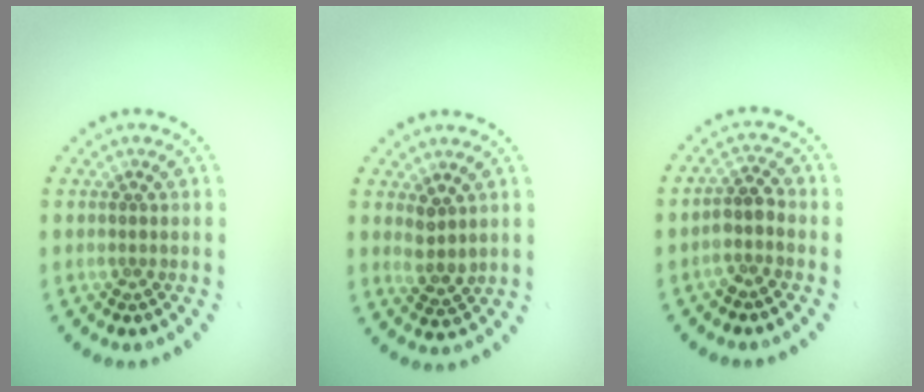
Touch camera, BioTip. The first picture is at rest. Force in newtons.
{"total": 2.0, "press": 1.7, "slide": 1.1}
{"total": 2.1, "press": 1.8, "slide": 1.1}